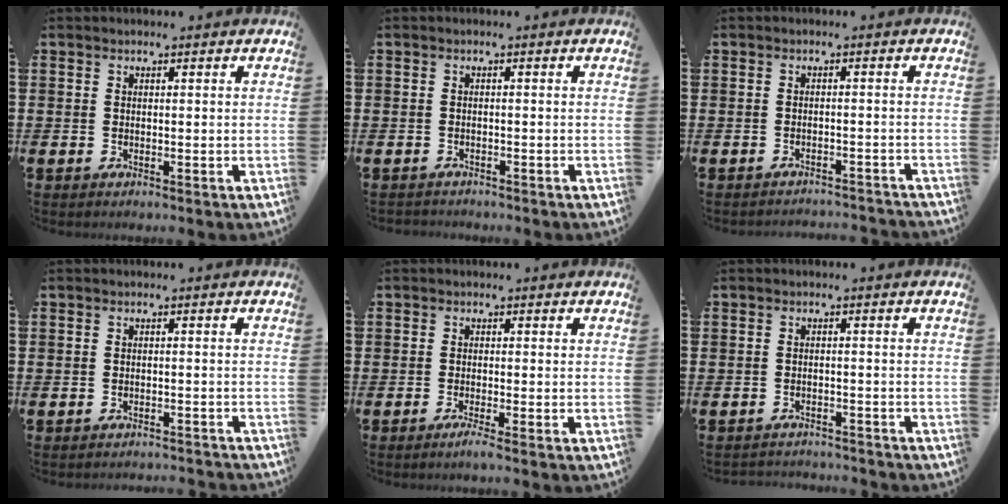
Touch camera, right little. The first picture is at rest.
{"total": 0.7, "force": [-0.7, 0.1, -0.1], "torque": [-0.001, -0.001, -0.014]}
{"total": 1.4, "force": [-1.4, -0.1, -0.1], "torque": [-0.002, 0.005, -0.030]}
{"total": 1.1, "force": [-1.1, -0.1, 0.0], "torque": [-0.001, 0.001, -0.022]}
{"total": 1.2, "force": [-0.7, 0.0, 1.0], "torque": [-0.017, -0.004, -0.014]}
{"total": 1.6, "force": [-1.6, 0.0, -0.2], "torque": [0.000, 0.003, -0.036]}